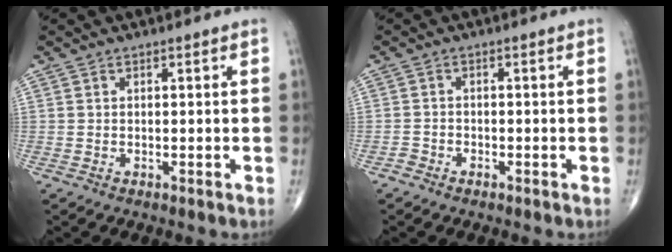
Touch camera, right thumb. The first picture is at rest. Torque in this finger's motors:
{"motor_torque": [2.69, 2.31, 0.13, -0.25, 0.06]}